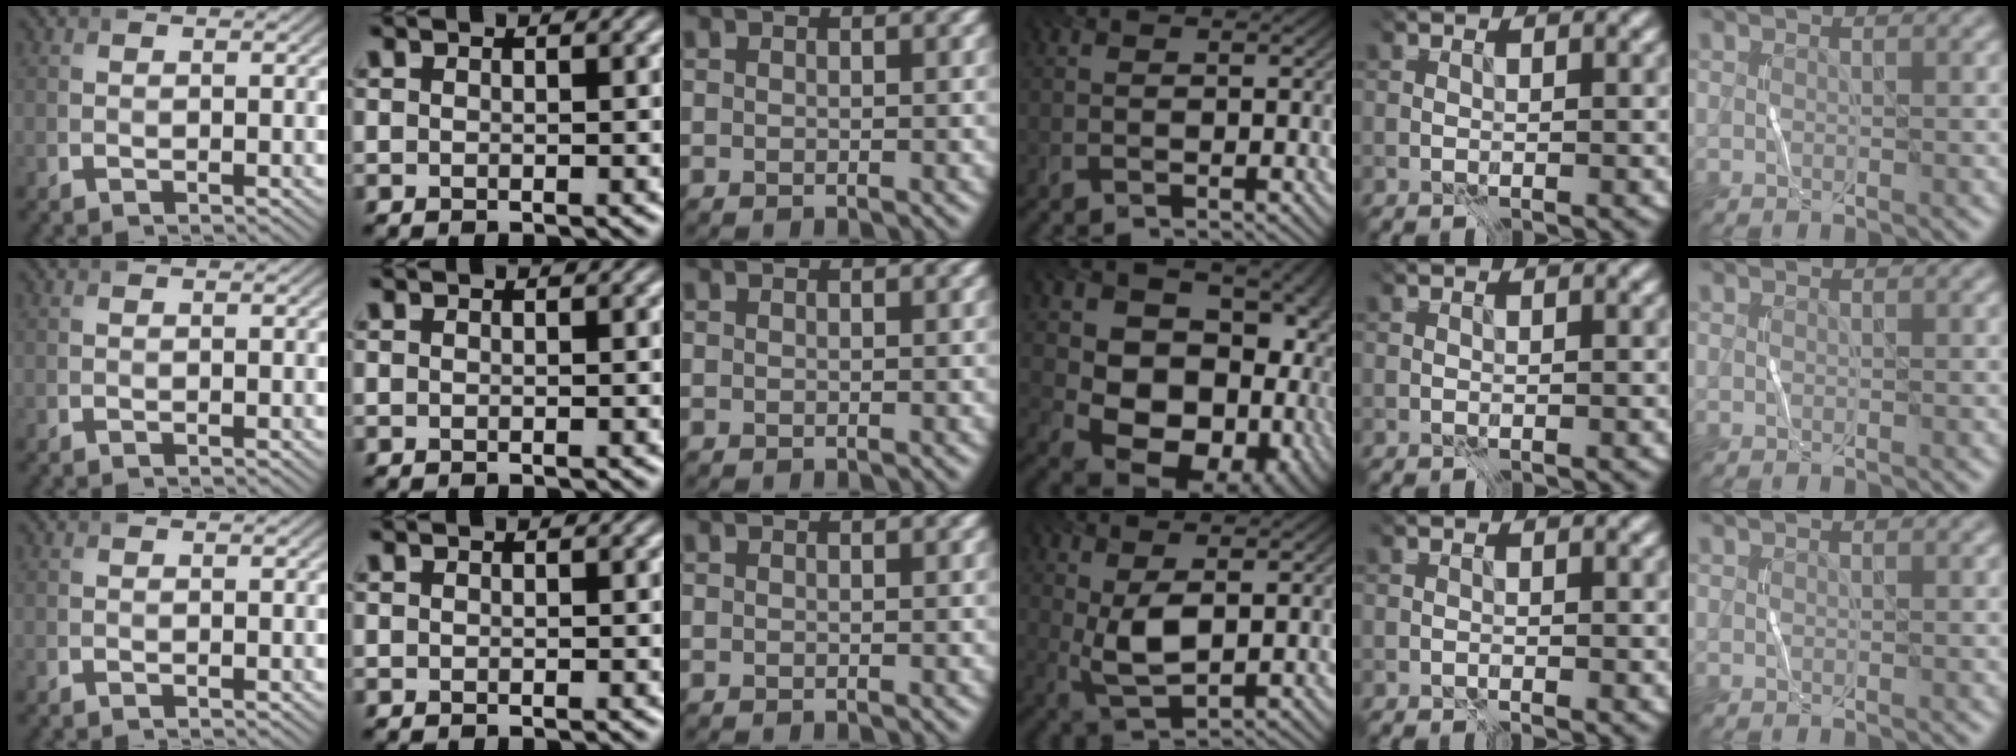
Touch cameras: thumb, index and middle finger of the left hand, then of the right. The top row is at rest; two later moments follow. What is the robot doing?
{"motion": "wrap", "object": "cellophane"}